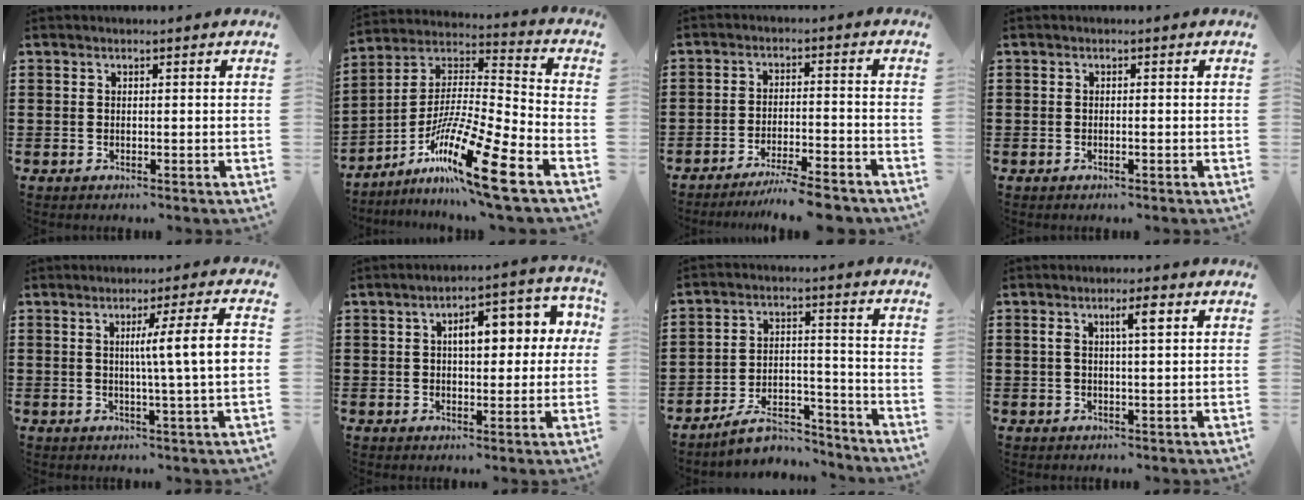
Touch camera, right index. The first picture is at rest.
{"total": 16.3, "force": [-10.3, 1.2, 12.6], "torque": [-0.233, 0.015, -0.186]}
{"total": 5.5, "force": [-4.9, -0.2, 2.4], "torque": [-0.048, -0.012, -0.096]}
{"total": 0.5, "force": [-0.2, 0.1, 0.4], "torque": [-0.008, -0.002, -0.004]}
{"total": 8.2, "force": [0.7, -0.4, 8.1], "torque": [-0.141, -0.007, 0.002]}
{"total": 7.4, "force": [1.6, 3.5, 6.3], "torque": [-0.096, -0.001, 0.016]}
{"total": 8.0, "force": [-7.0, 2.6, 2.9], "torque": [-0.048, 0.022, -0.132]}
{"total": 3.7, "force": [1.2, 0.7, 3.4], "torque": [-0.062, 0.004, 0.015]}